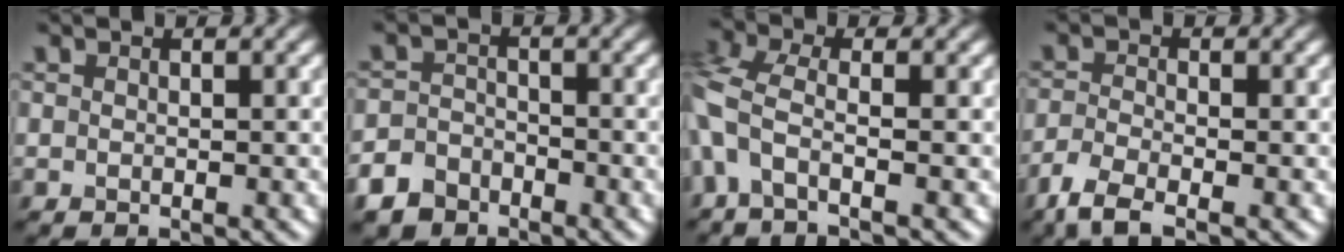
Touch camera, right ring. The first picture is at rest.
{"total": 4.2, "force": [-3.2, 2.6, 1.0], "torque": [-0.015, -0.004, -0.061]}
{"total": 4.2, "force": [-1.1, 1.9, 3.6], "torque": [-0.099, 0.002, -0.039]}
{"total": 3.3, "force": [-2.4, 0.9, 2.1], "torque": [-0.051, -0.009, -0.063]}